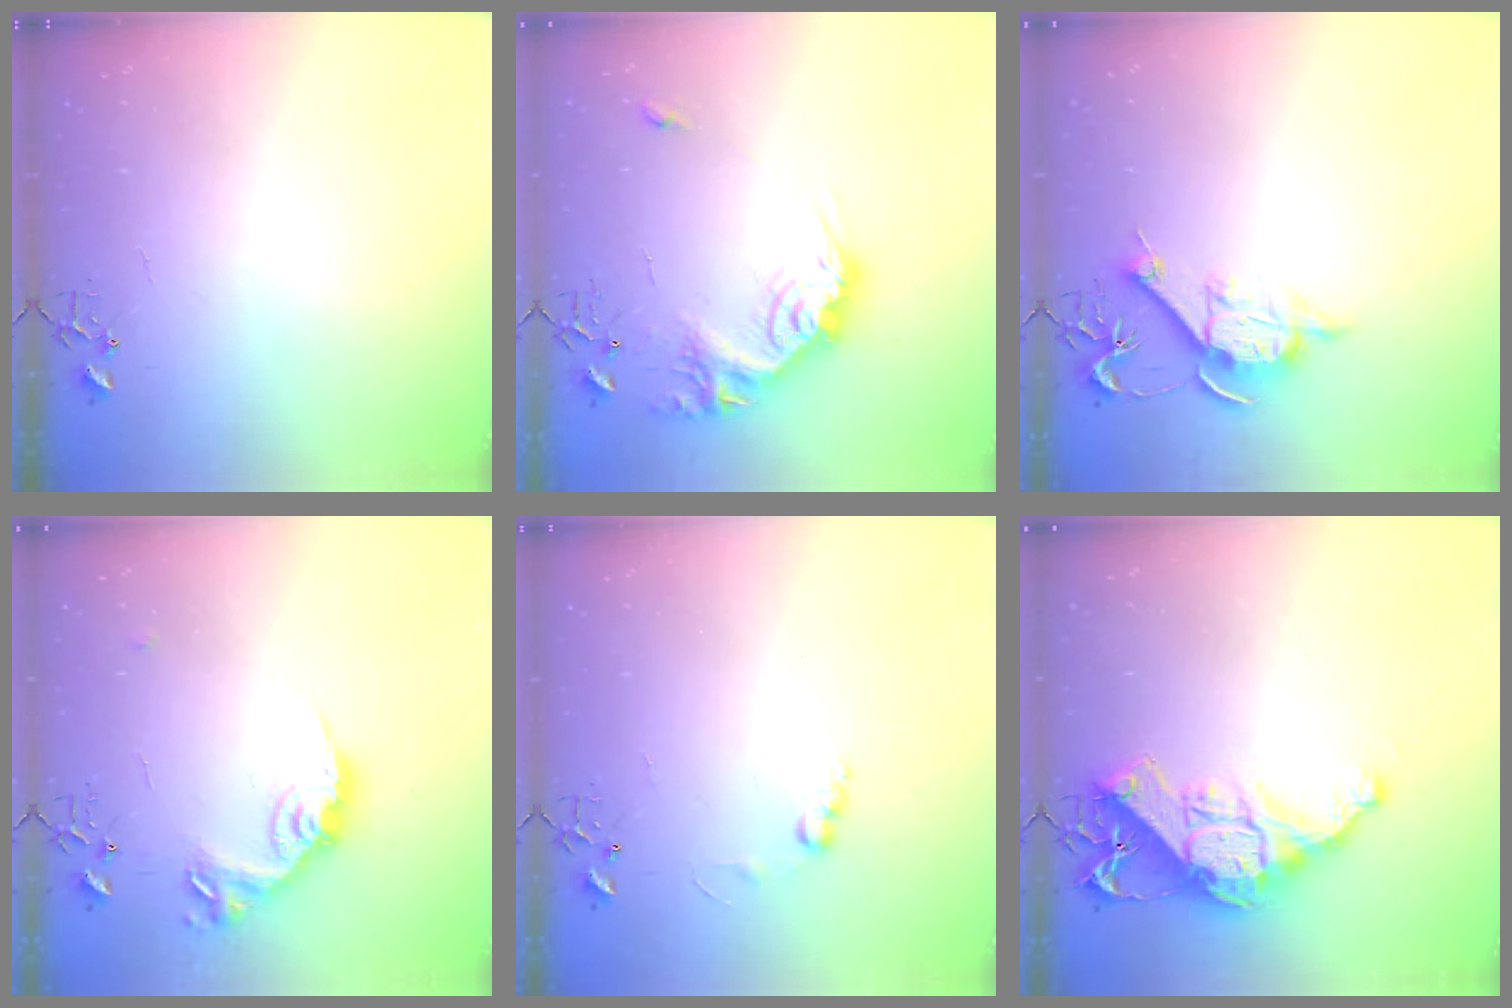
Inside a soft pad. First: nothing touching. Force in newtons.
{"total": 20.9, "press": 20.9, "slide": 1.4}
{"total": 10.6, "press": 10.6, "slide": 0.9}
{"total": 14.6, "press": 14.6, "slide": 0.7}
{"total": 6.6, "press": 6.5, "slide": 0.4}
{"total": 15.3, "press": 15.3, "slide": 1.4}